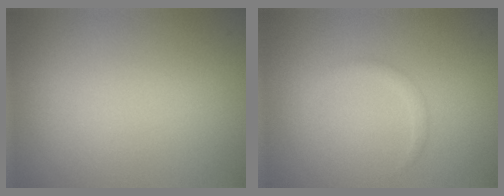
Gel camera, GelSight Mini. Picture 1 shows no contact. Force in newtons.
{"total": 0.9, "press": 0.9, "slide": 0.1}